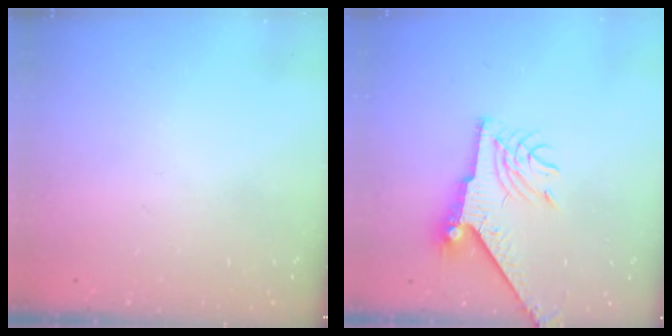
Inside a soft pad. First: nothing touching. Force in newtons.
{"total": 9.1, "press": 9.1, "slide": 0.6}